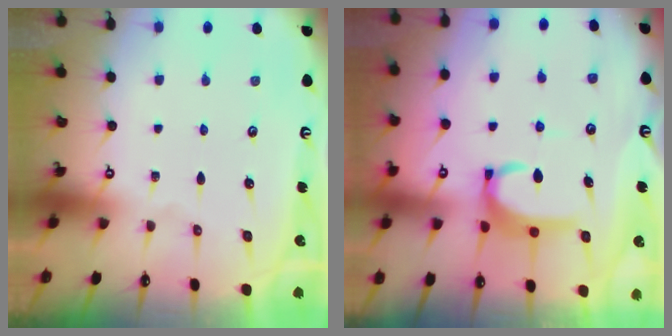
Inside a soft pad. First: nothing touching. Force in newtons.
{"total": 5.4, "press": 5.3, "slide": 0.7}